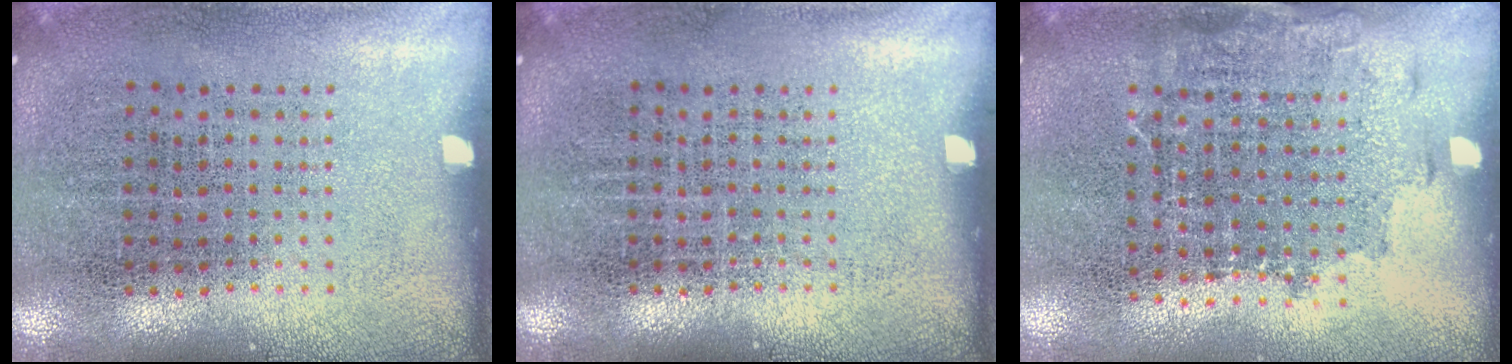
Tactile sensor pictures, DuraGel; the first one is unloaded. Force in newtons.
{"total": 0.0}
{"total": 1.4, "press": 1.2, "slide": 0.7}